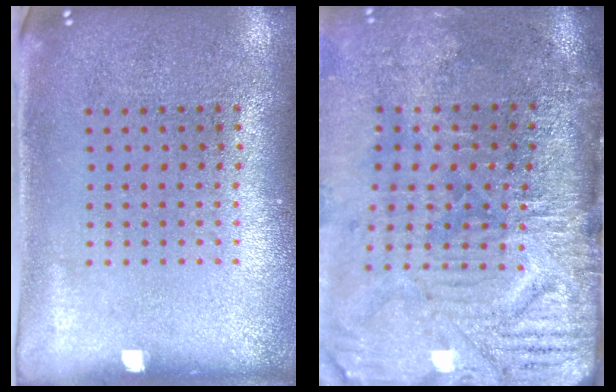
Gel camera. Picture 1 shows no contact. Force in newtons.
{"total": 4.8, "press": 3.9, "slide": 2.7}